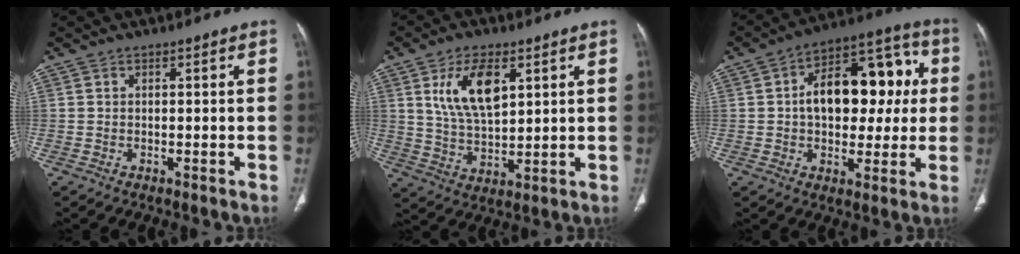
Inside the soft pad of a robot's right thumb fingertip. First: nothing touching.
{"total": 11.4, "force": [4.4, 5.8, 8.8], "torque": [-0.147, -0.017, 0.089]}
{"total": 19.2, "force": [2.1, 11.6, 15.1], "torque": [-0.174, 0.039, 0.030]}